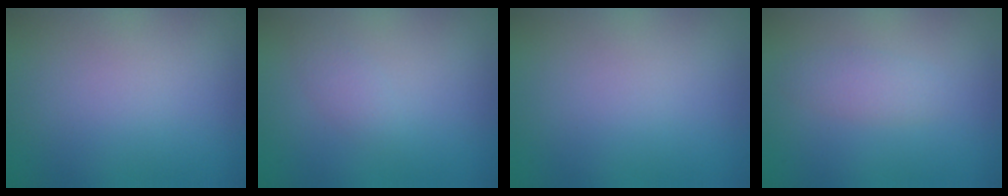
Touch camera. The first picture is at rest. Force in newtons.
{"total": 1.2, "press": 1.2, "slide": 0.0}
{"total": 0.0}
{"total": 1.4, "press": 1.4, "slide": 0.1}